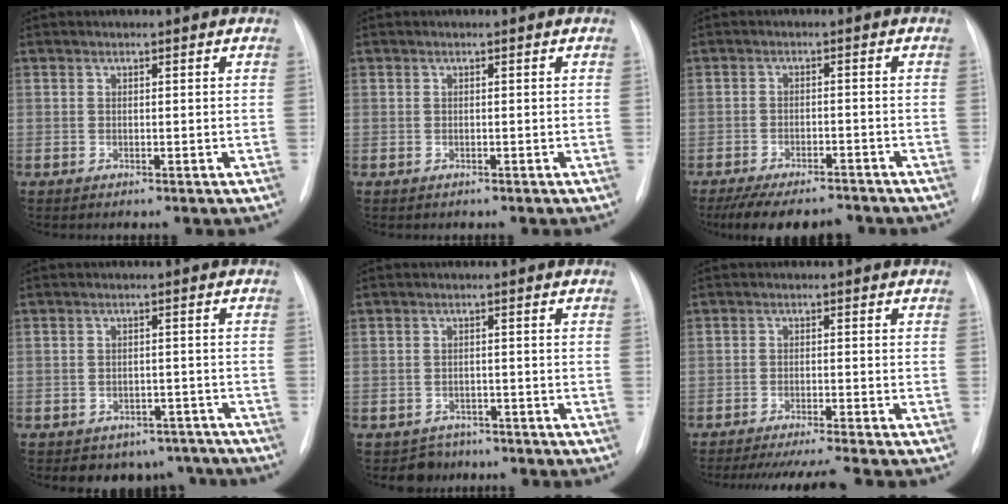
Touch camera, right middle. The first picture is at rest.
{"total": 0.5, "force": [-0.2, 0.5, -0.1], "torque": [0.000, 0.006, -0.005]}
{"total": 11.6, "force": [-10.0, 3.4, 4.8], "torque": [-0.078, -0.001, -0.140]}
{"total": 7.8, "force": [-6.4, 4.4, 0.3], "torque": [0.018, 0.027, -0.070]}
{"total": 3.3, "force": [-2.6, 2.1, -0.6], "torque": [0.007, 0.009, -0.038]}
{"total": 8.9, "force": [-7.9, -1.2, 3.8], "torque": [-0.041, -0.017, -0.121]}